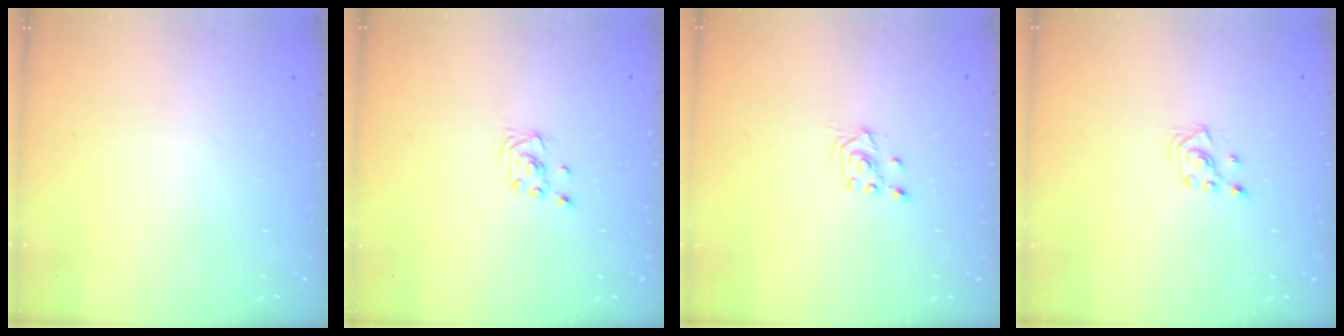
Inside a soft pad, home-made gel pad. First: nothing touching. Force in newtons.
{"total": 2.2, "press": 2.2, "slide": 0.1}
{"total": 2.7, "press": 2.5, "slide": 0.9}
{"total": 2.9, "press": 2.9, "slide": 0.4}